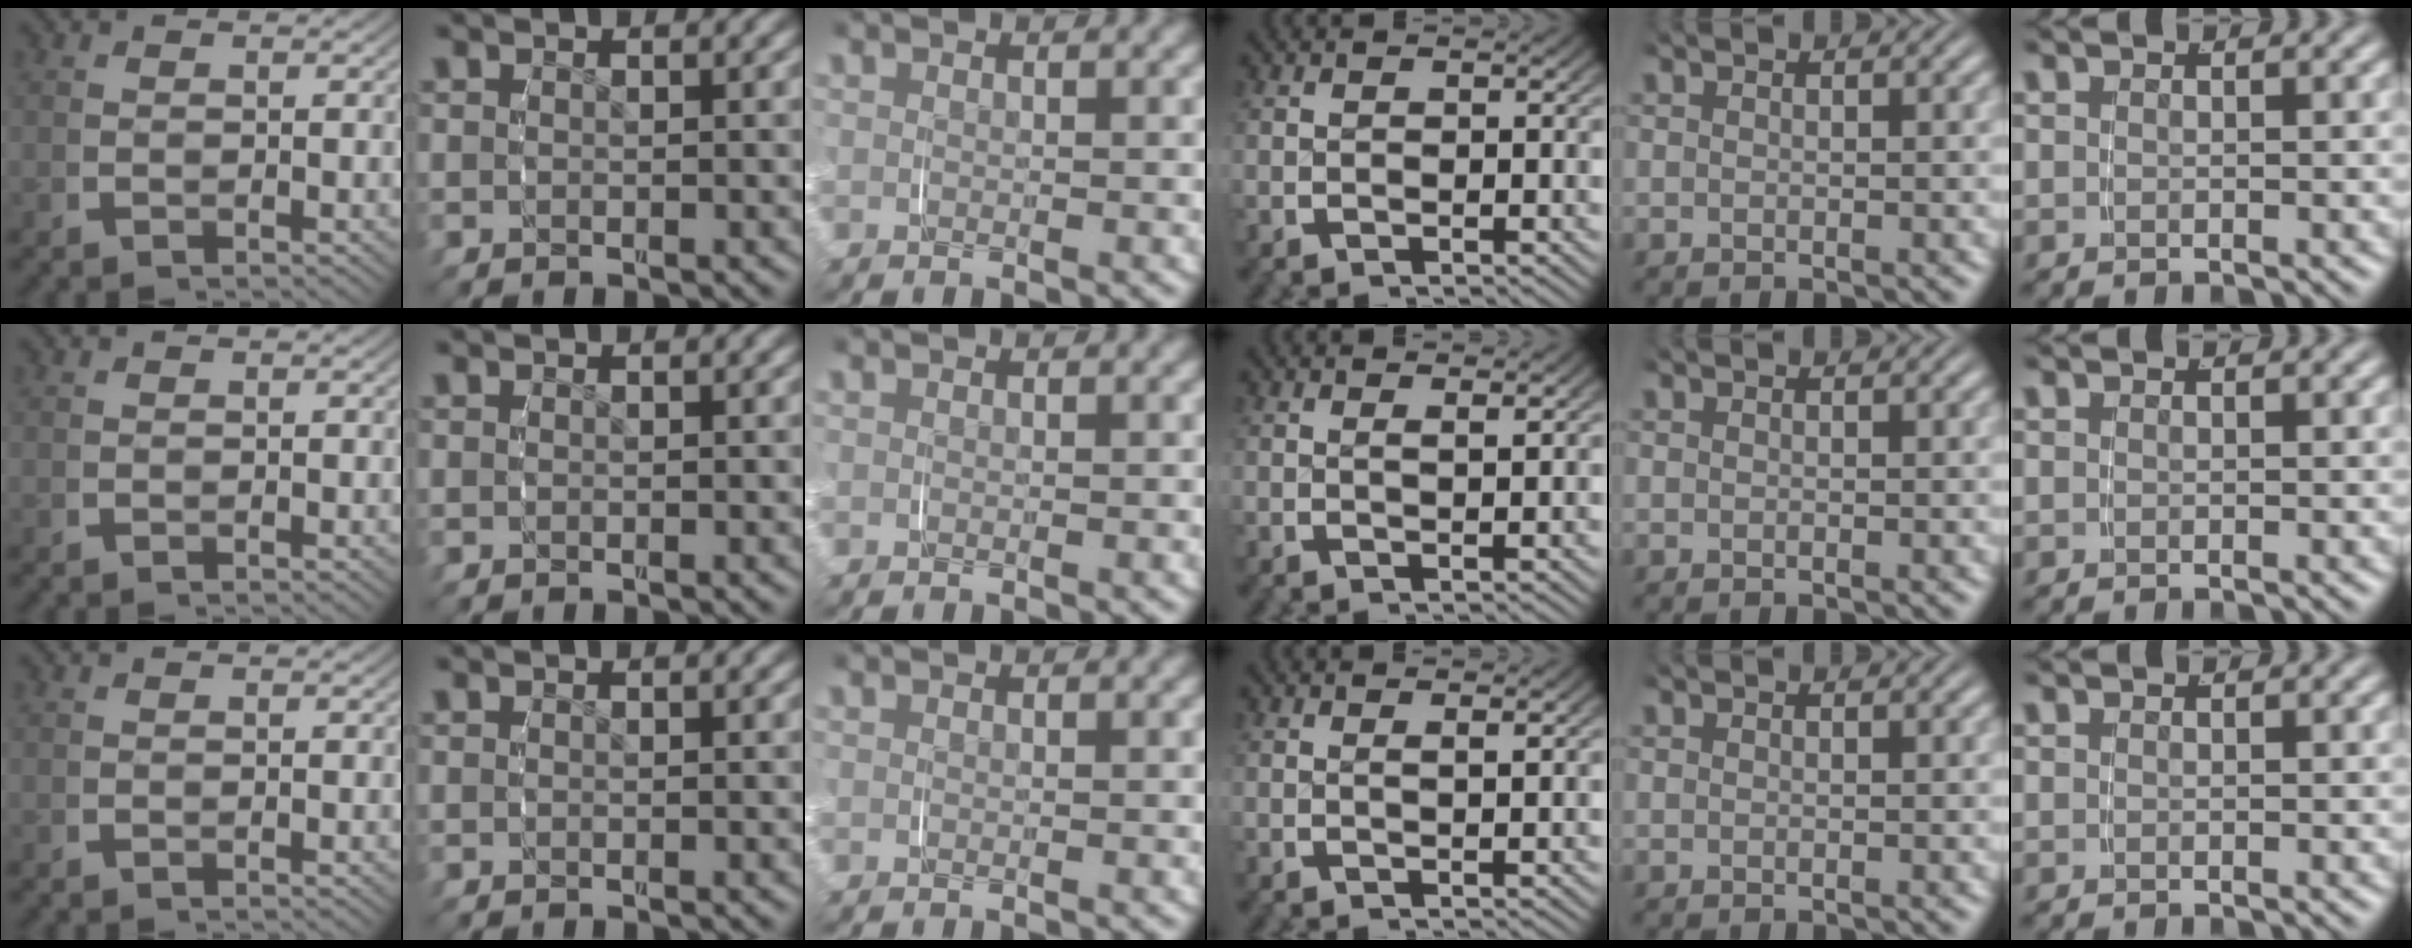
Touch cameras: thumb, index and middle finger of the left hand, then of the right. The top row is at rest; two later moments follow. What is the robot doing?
{"motion": "grasp_and_lifting", "object": "pen bag"}